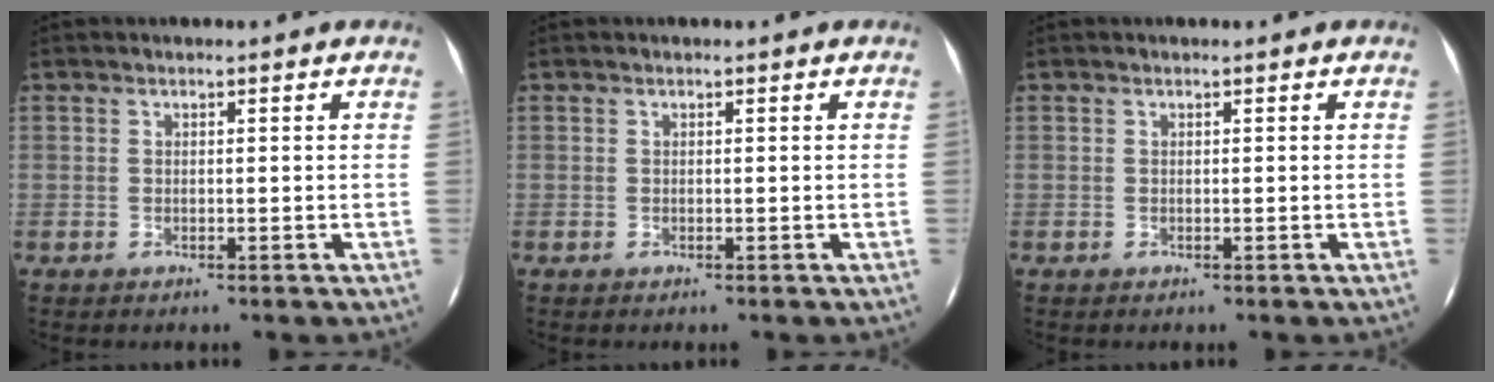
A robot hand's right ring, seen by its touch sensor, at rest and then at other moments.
{"total": 0.0}
{"total": 0.0}